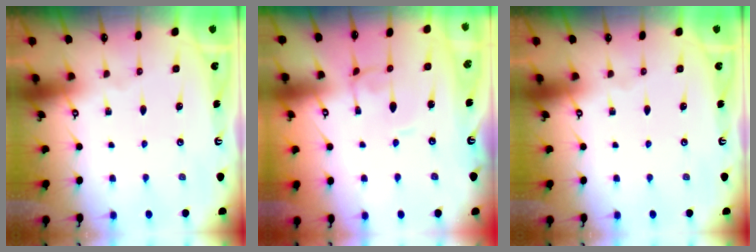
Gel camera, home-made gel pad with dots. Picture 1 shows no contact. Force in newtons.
{"total": 1.9, "press": 1.9, "slide": 0.2}
{"total": 0.0}